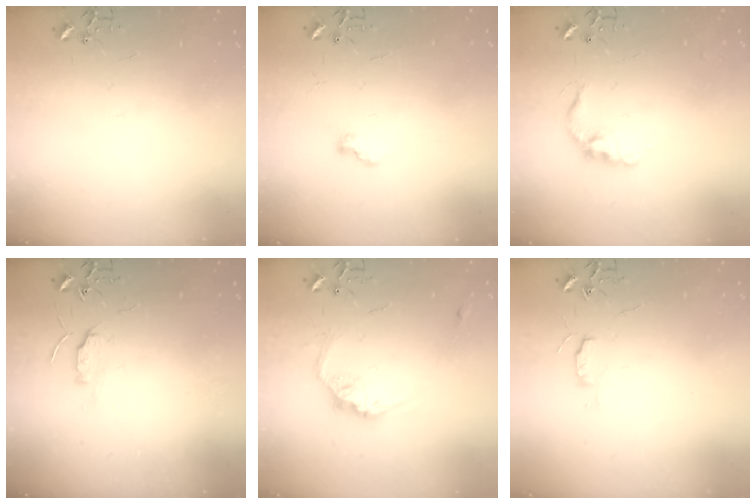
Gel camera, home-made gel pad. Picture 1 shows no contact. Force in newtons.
{"total": 6.5, "press": 6.5, "slide": 0.7}
{"total": 10.6, "press": 10.6, "slide": 0.5}
{"total": 6.8, "press": 6.7, "slide": 0.7}
{"total": 12.4, "press": 12.4, "slide": 0.7}
{"total": 5.9, "press": 5.8, "slide": 0.5}